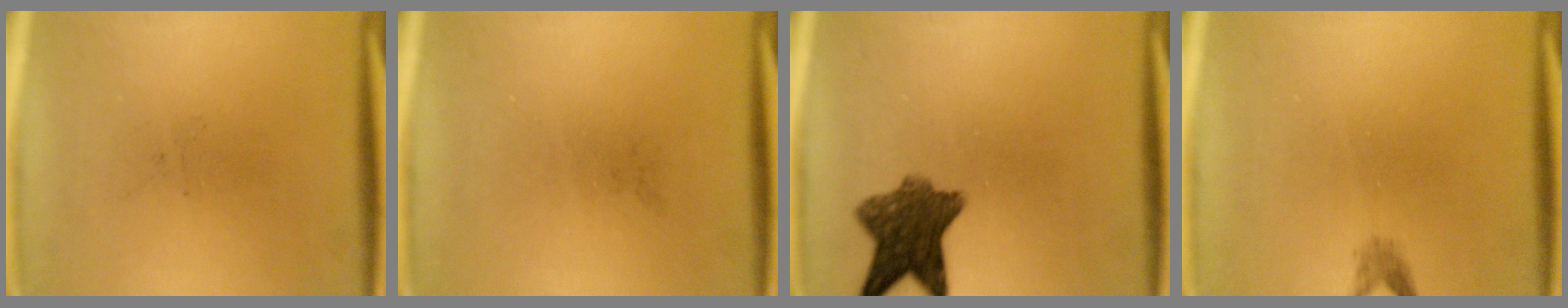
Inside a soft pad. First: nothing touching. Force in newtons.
{"total": 0.0}
{"total": 8.6}
{"total": 1.2}